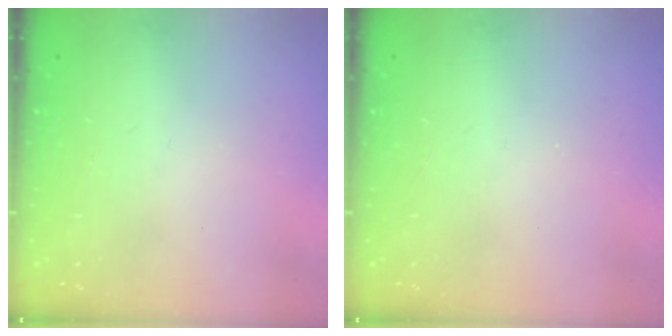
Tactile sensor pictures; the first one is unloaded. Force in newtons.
{"total": 0.0}